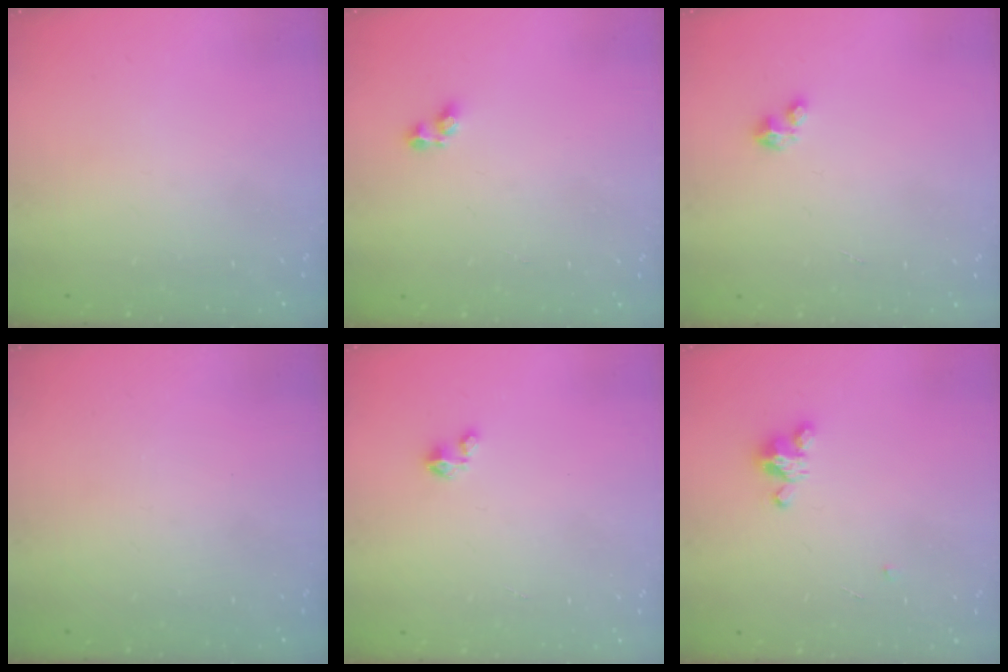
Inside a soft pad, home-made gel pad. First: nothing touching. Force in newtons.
{"total": 3.1, "press": 3.1, "slide": 0.3}
{"total": 2.0, "press": 2.0, "slide": 0.2}
{"total": 0.0}
{"total": 1.8, "press": 1.8, "slide": 0.1}
{"total": 3.8, "press": 3.8, "slide": 0.4}